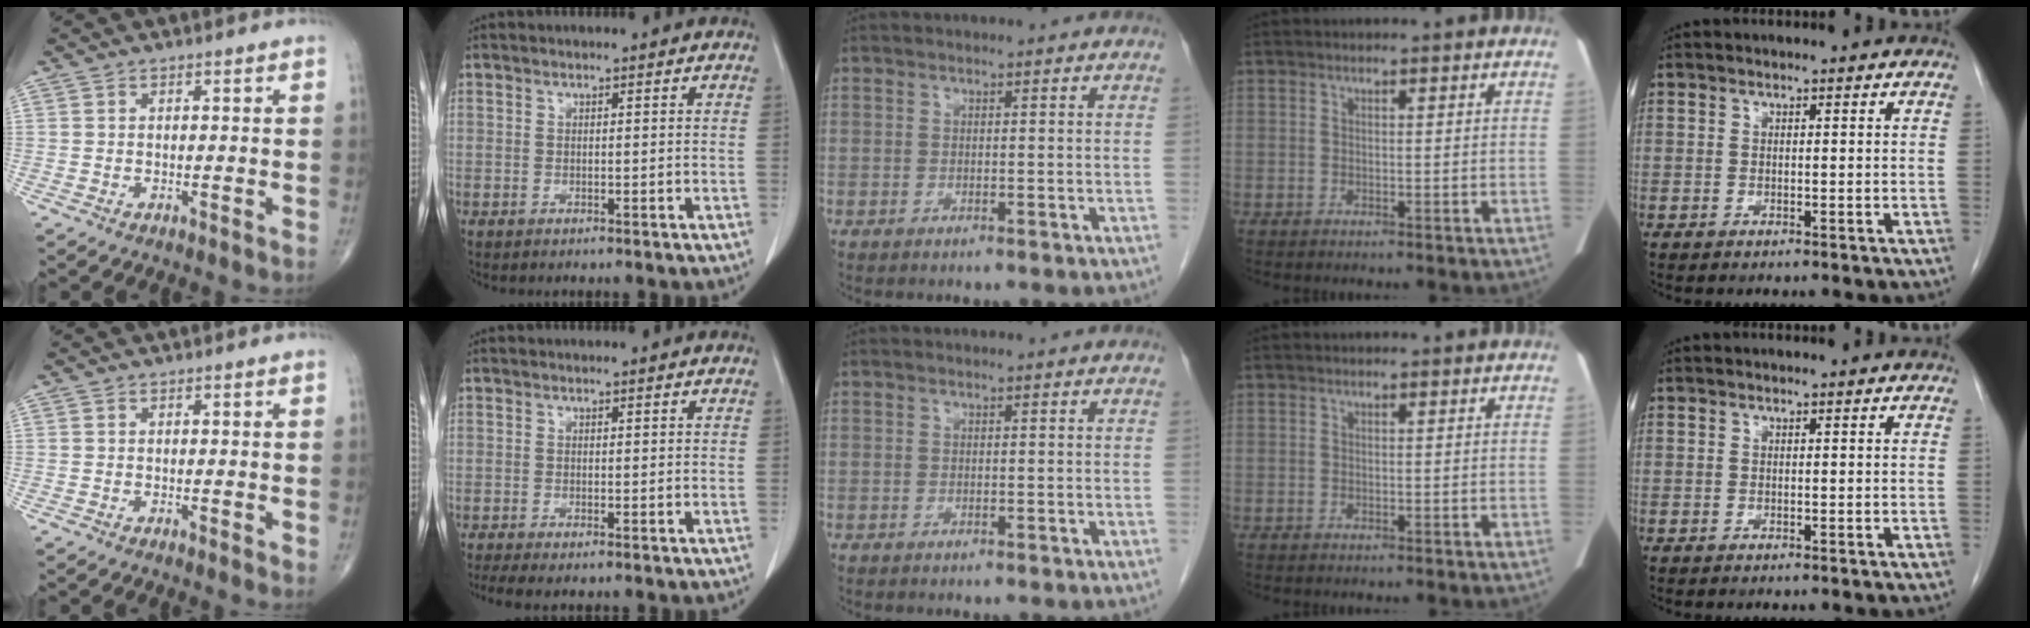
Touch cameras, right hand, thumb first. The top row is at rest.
{"thumb": {"total": 0.9, "force": [0.3, 0.3, 0.8], "torque": [-0.011, -0.005, 0.002]}, "index": {"total": 2.6, "force": [-1.9, 0.4, 1.8], "torque": [-0.035, -0.007, -0.033]}}